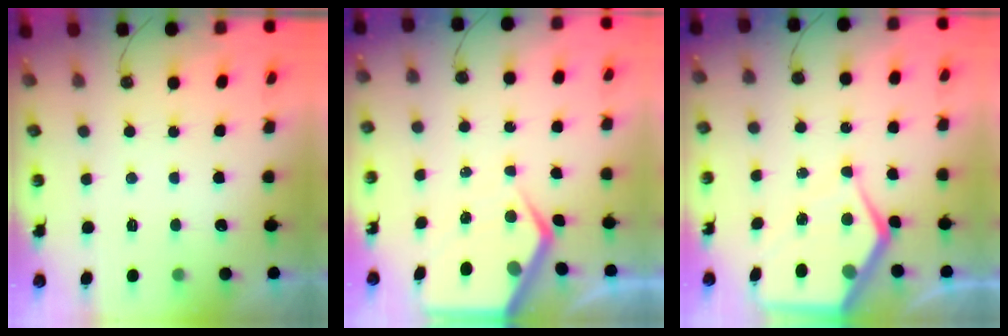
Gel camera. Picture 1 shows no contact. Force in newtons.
{"total": 8.0, "press": 7.9, "slide": 0.8}
{"total": 10.7, "press": 10.6, "slide": 1.3}